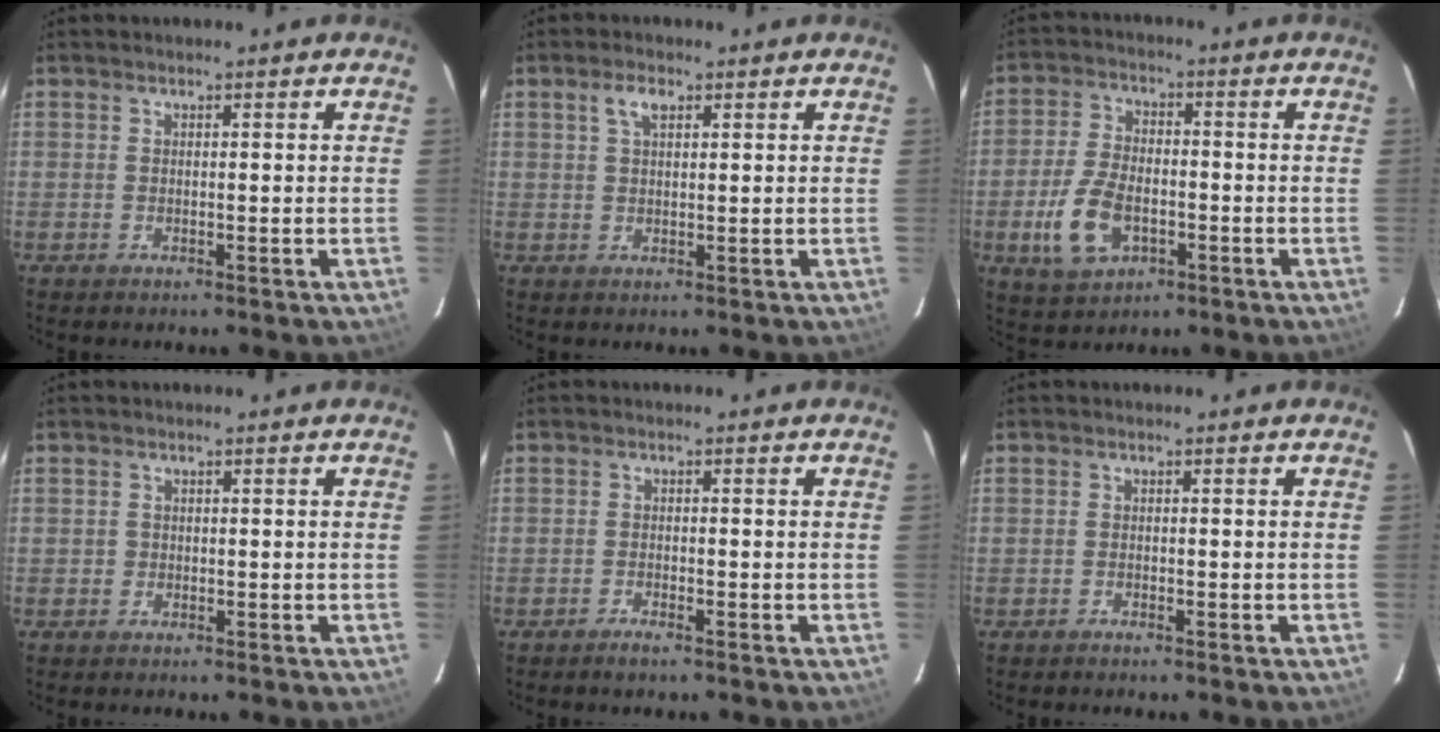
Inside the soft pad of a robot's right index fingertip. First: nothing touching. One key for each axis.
{"total": 2.8, "fx": 1.4, "fy": 1.3, "fz": 2.0, "tx": -0.038, "ty": 0.007, "tz": 0.026}
{"total": 10.4, "fx": -3.6, "fy": 6.1, "fz": 7.6, "tx": -0.172, "ty": 0.001, "tz": -0.060}
{"total": 0.7, "fx": -0.2, "fy": 0.7, "fz": -0.1, "tx": 0.004, "ty": 0.000, "tz": -0.002}
{"total": 1.7, "fx": -1.4, "fy": 0.3, "fz": 0.9, "tx": -0.024, "ty": -0.001, "tz": -0.029}
{"total": 0.5, "fx": -0.5, "fy": 0.1, "fz": 0.1, "tx": -0.002, "ty": 0.000, "tz": -0.011}